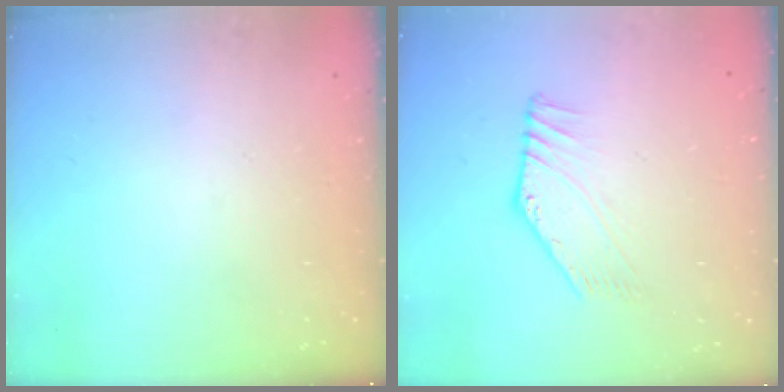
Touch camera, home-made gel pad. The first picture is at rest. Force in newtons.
{"total": 2.9, "press": 2.9, "slide": 0.3}